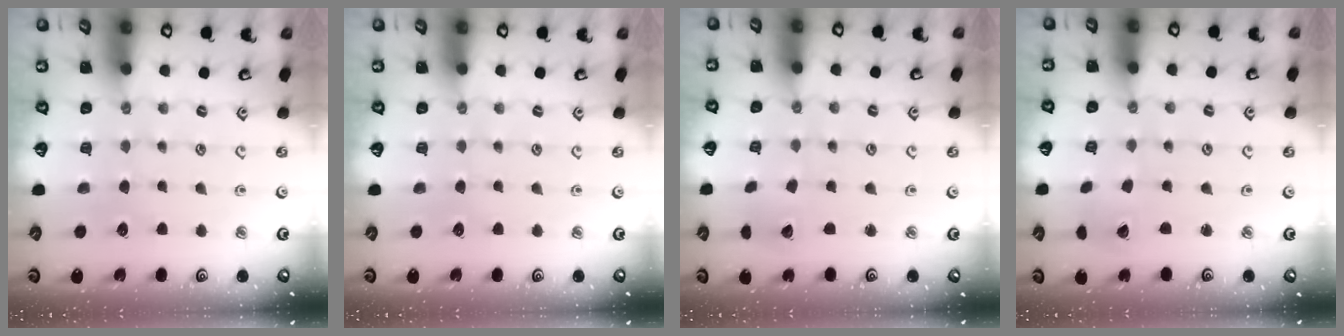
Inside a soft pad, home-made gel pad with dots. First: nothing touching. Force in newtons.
{"total": 0.0}
{"total": 3.4, "press": 3.3, "slide": 0.3}
{"total": 1.8, "press": 1.8, "slide": 0.2}